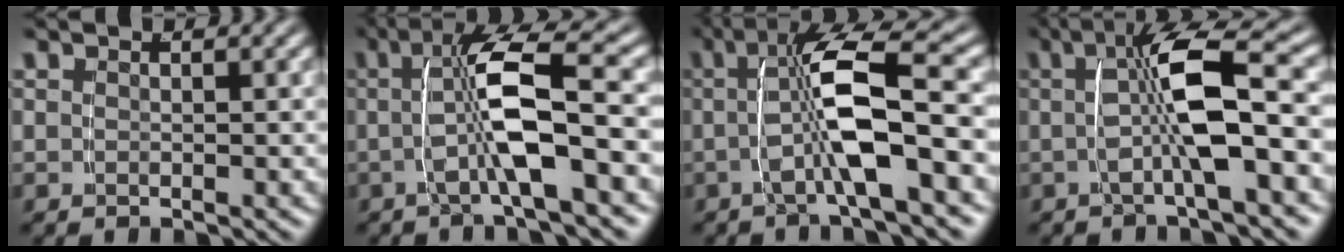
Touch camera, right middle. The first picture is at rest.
{"total": 6.1, "force": [-0.2, 1.0, 6.0], "torque": [-0.110, 0.002, 0.003]}
{"total": 6.8, "force": [0.1, 1.4, 6.7], "torque": [-0.119, 0.003, 0.008]}
{"total": 6.2, "force": [0.0, 1.1, 6.1], "torque": [-0.100, 0.011, 0.002]}